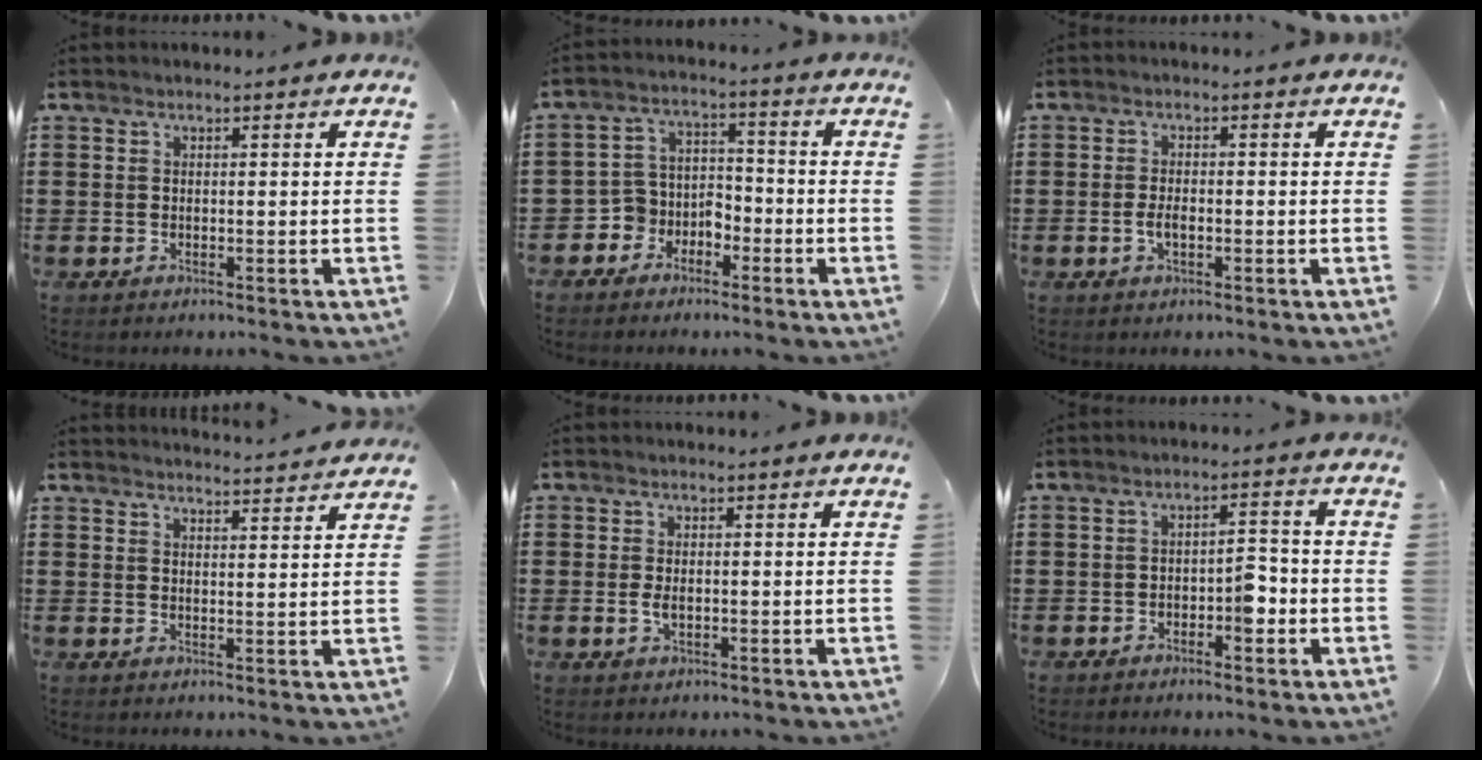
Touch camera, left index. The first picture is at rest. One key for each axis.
{"total": 4.8, "fx": -3.4, "fy": 3.4, "fz": 0.0, "tx": -0.015, "ty": 0.005, "tz": -0.070}
{"total": 2.5, "fx": -0.7, "fy": 1.1, "fz": 2.1, "tx": -0.057, "ty": -0.004, "tz": -0.016}
{"total": 3.1, "fx": 3.0, "fy": -0.5, "fz": 0.0, "tx": -0.009, "ty": -0.018, "tz": 0.055}
{"total": 1.8, "fx": -0.2, "fy": 0.9, "fz": 1.5, "tx": -0.037, "ty": -0.001, "tz": -0.008}
{"total": 3.6, "fx": -1.6, "fy": 1.6, "fz": 2.8, "tx": -0.043, "ty": 0.004, "tz": -0.033}